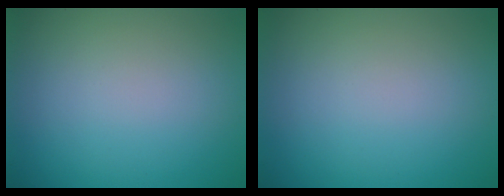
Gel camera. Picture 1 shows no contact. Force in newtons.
{"total": 0.0}